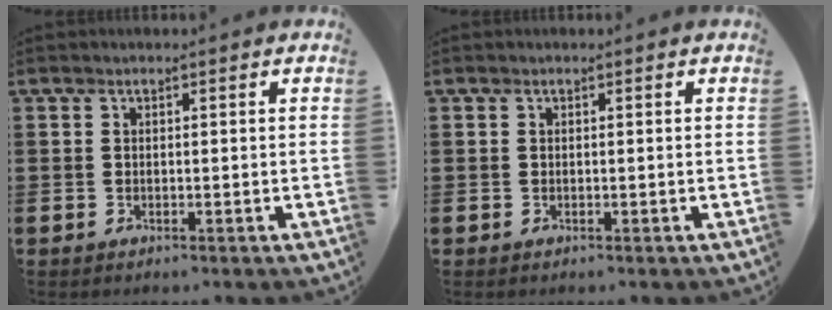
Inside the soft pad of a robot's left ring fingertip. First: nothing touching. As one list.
[{"total": 0.0}]